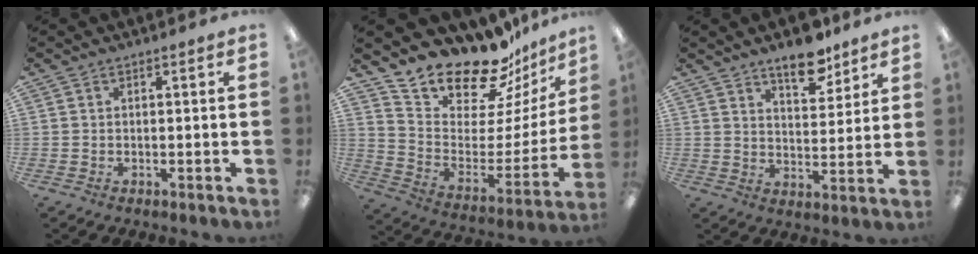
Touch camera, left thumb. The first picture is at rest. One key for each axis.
{"total": 20.6, "fx": 19.0, "fy": 6.1, "fz": 5.0, "tx": -0.089, "ty": -0.167, "tz": 0.336}
{"total": 9.9, "fx": 7.5, "fy": 4.0, "fz": 5.0, "tx": -0.053, "ty": -0.047, "tz": 0.125}